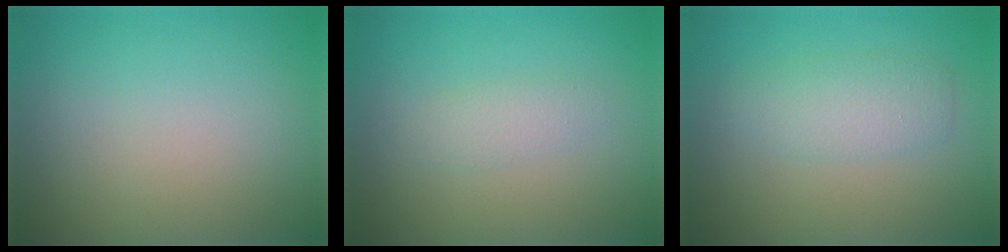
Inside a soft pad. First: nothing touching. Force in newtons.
{"total": 1.5, "press": 1.5, "slide": 0.0}
{"total": 2.9, "press": 2.9, "slide": 0.1}